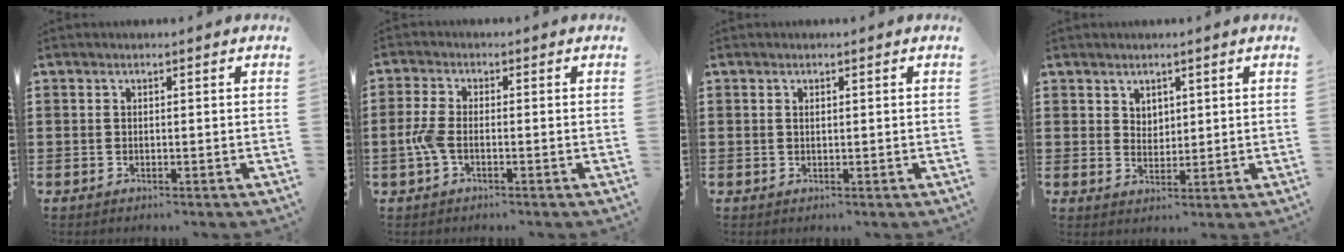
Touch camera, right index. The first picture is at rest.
{"total": 3.6, "force": [-1.0, 1.5, 3.0], "torque": [-0.081, -0.006, -0.025]}
{"total": 0.5, "force": [0.2, 0.3, 0.4], "torque": [-0.010, 0.001, 0.004]}
{"total": 2.8, "force": [1.9, 1.9, 0.3], "torque": [-0.013, 0.008, 0.037]}